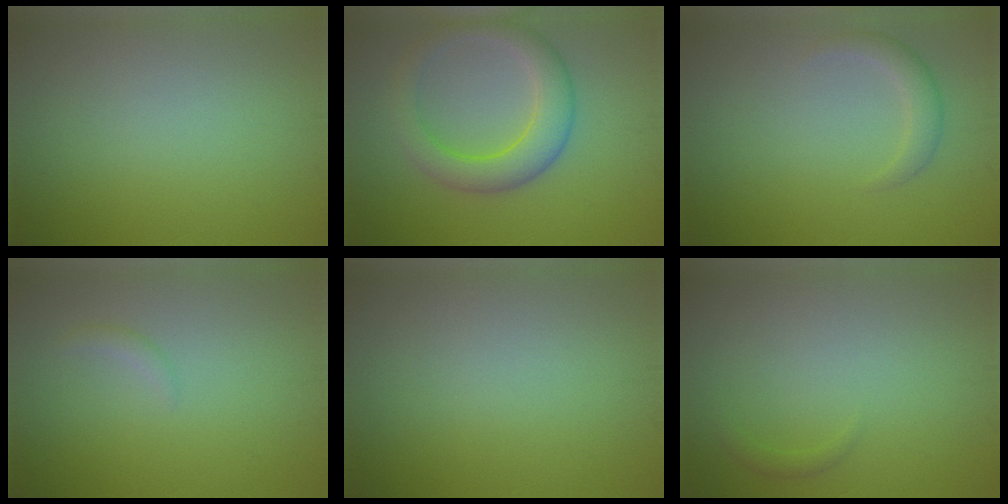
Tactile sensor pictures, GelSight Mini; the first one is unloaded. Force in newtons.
{"total": 4.9, "press": 4.9, "slide": 0.3}
{"total": 1.8, "press": 1.8, "slide": 0.1}
{"total": 0.7, "press": 0.7, "slide": 0.1}
{"total": 0.0}
{"total": 0.7, "press": 0.7, "slide": 0.1}